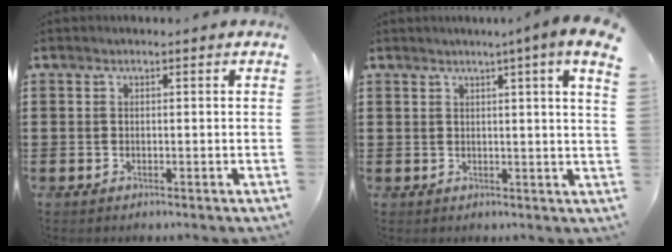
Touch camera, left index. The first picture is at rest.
{"total": 3.7, "force": [2.3, -1.2, 2.6], "torque": [-0.043, -0.011, 0.035]}